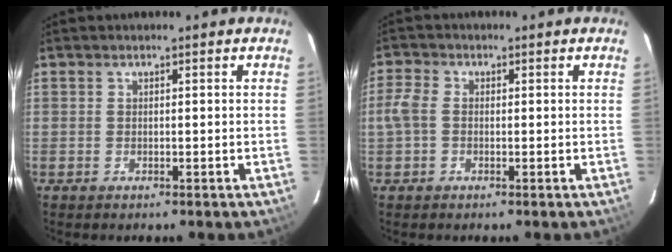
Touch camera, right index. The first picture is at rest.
{"total": 3.3, "force": [-0.6, 2.4, 2.1], "torque": [-0.048, 0.008, -0.014]}